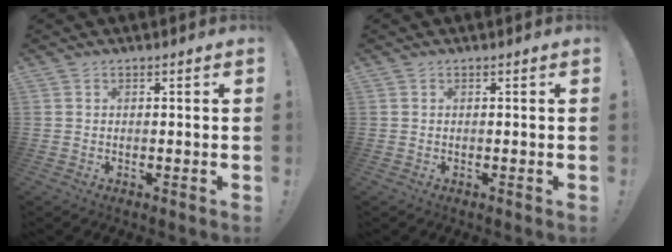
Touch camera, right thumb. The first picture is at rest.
{"total": 0.0}